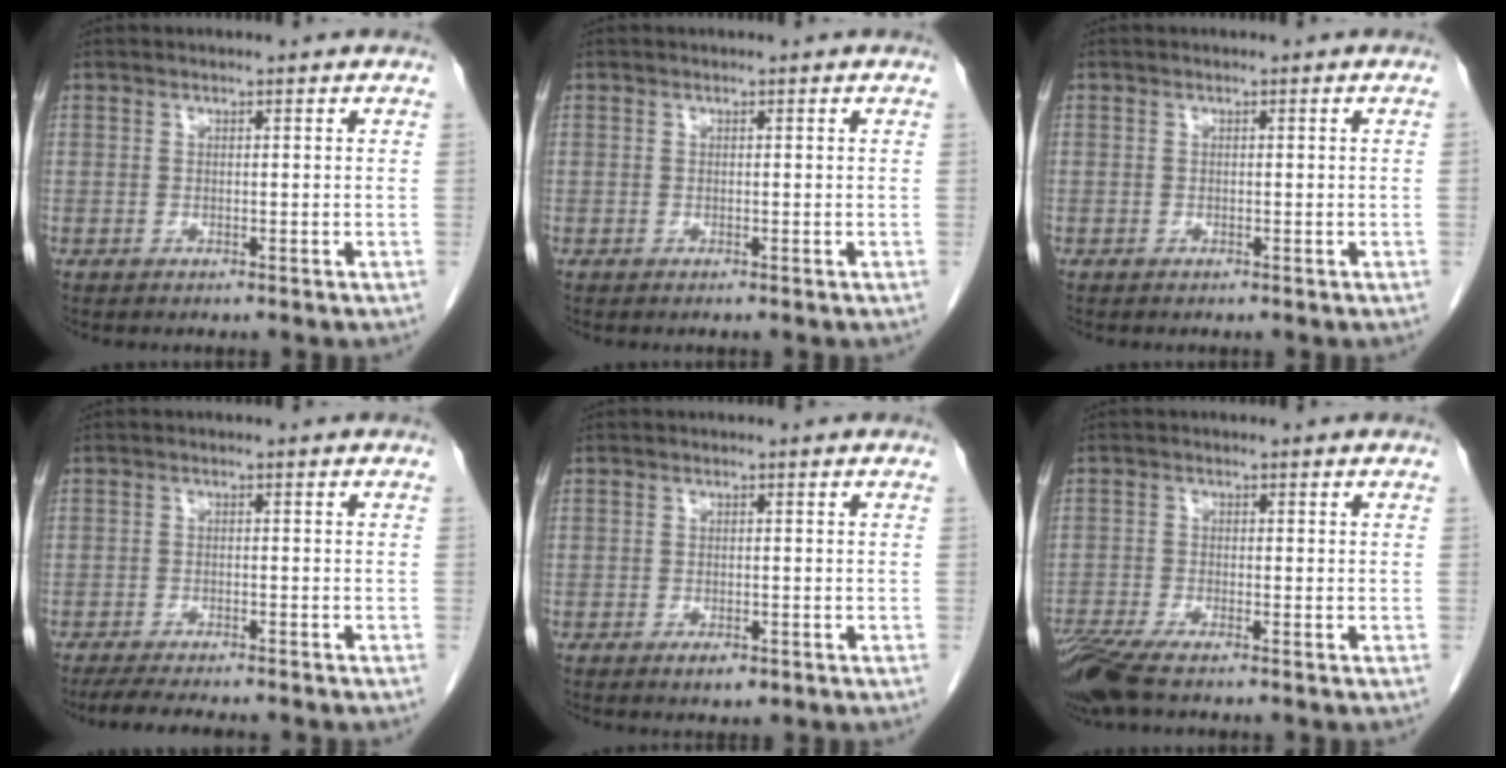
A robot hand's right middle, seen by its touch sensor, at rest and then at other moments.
{"total": 0.0}
{"total": 0.0}
{"total": 7.6, "force": [-6.6, 1.0, 3.8], "torque": [-0.055, -0.014, -0.097]}
{"total": 2.1, "force": [-1.2, 0.8, 1.5], "torque": [-0.023, 0.000, -0.013]}
{"total": 6.2, "force": [-4.7, 0.6, 3.9], "torque": [-0.079, -0.019, -0.091]}